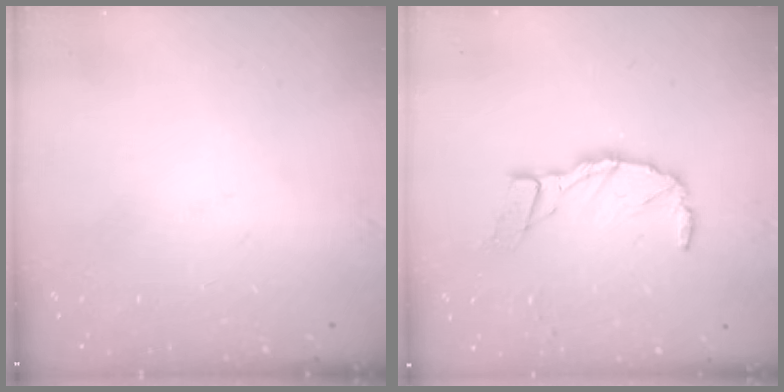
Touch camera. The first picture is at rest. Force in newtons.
{"total": 10.3, "press": 10.3, "slide": 1.2}